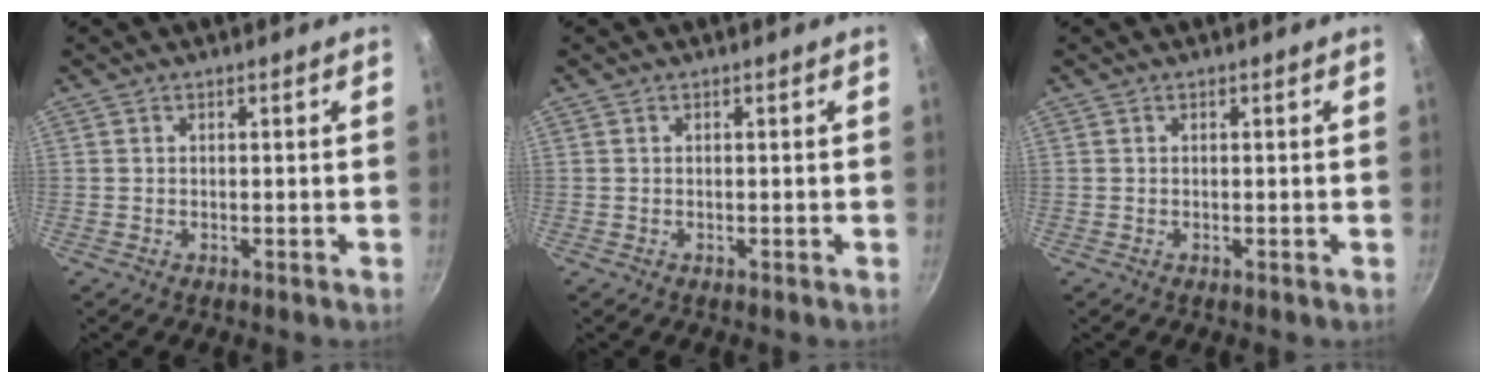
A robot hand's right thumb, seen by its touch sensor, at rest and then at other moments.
{"total": 0.0}
{"total": 0.0}